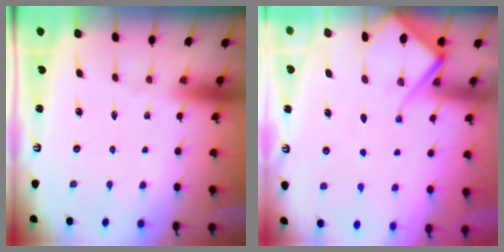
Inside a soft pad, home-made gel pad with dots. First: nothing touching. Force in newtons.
{"total": 8.5, "press": 8.5, "slide": 0.8}